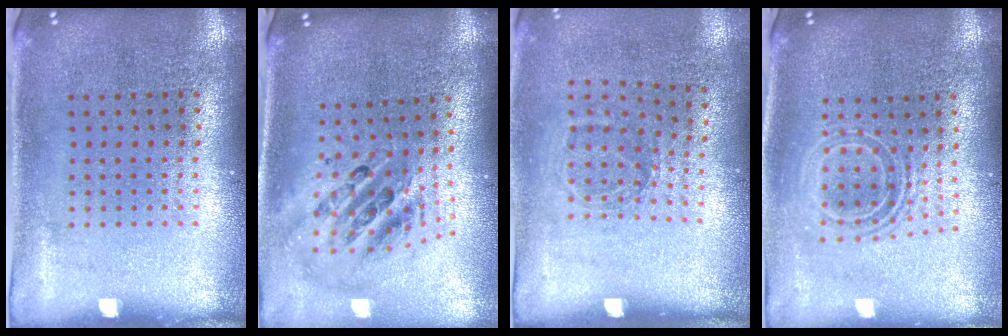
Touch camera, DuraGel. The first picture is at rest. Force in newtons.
{"total": 2.5, "press": 1.8, "slide": 1.8}
{"total": 1.1, "press": 0.8, "slide": 0.7}
{"total": 1.6, "press": 1.2, "slide": 1.0}